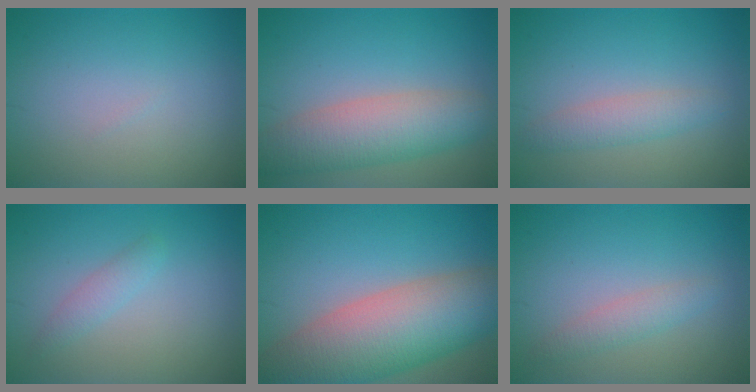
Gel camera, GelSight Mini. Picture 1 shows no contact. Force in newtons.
{"total": 6.5, "press": 6.5, "slide": 0.2}
{"total": 2.4, "press": 2.4, "slide": 0.0}
{"total": 1.4, "press": 1.4, "slide": 0.0}
{"total": 11.5, "press": 11.5, "slide": 0.7}
{"total": 1.9, "press": 1.9, "slide": 0.1}